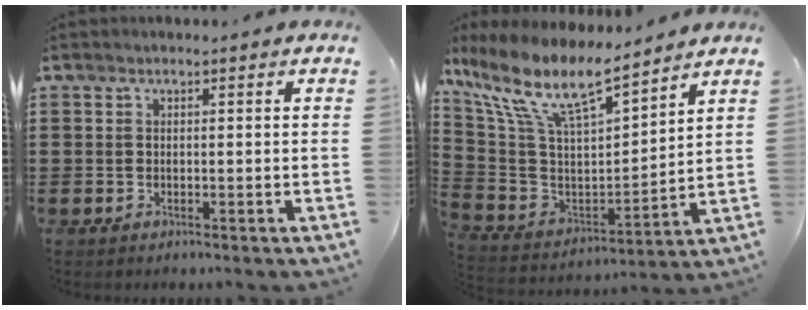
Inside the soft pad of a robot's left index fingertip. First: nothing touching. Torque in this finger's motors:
{"motor_torque": [2.14, 0.00, 1.05, 0.21]}